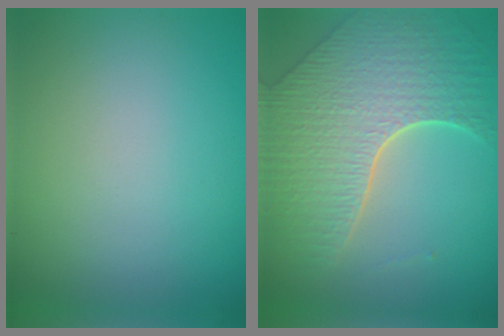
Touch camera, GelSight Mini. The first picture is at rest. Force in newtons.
{"total": 7.7, "press": 5.5, "slide": 5.4}